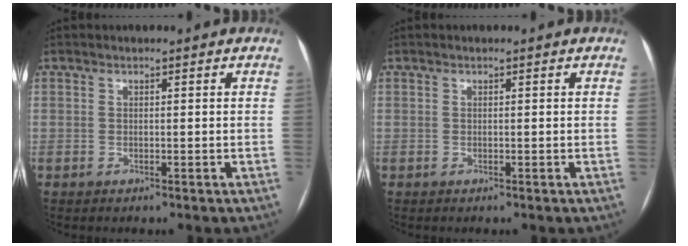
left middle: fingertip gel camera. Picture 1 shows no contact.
{"total": 0.0}